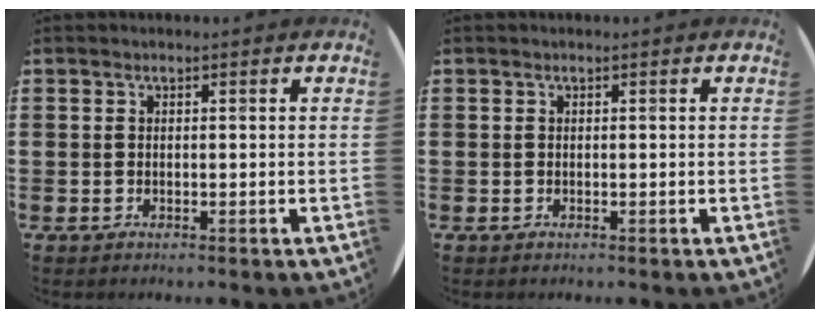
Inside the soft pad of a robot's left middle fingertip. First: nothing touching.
{"total": 0.0}